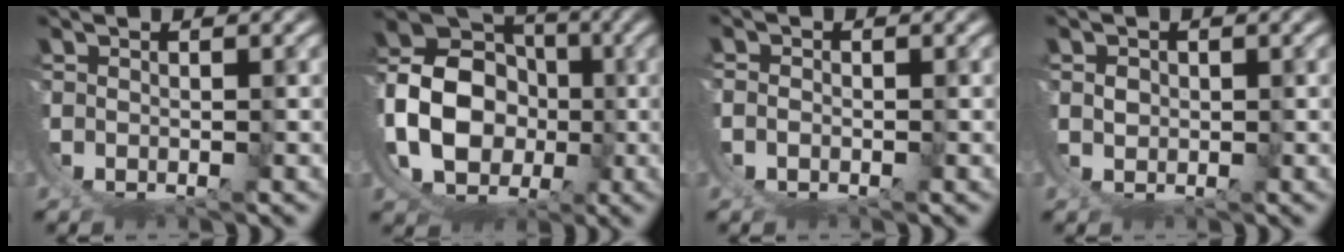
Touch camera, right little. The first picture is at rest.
{"total": 13.9, "force": [2.5, 11.0, 8.0], "torque": [-0.207, -0.050, 0.064]}
{"total": 2.2, "force": [0.0, 1.9, 0.9], "torque": [-0.033, -0.005, 0.000]}
{"total": 1.5, "force": [1.4, 0.6, 0.1], "torque": [-0.008, 0.002, 0.023]}